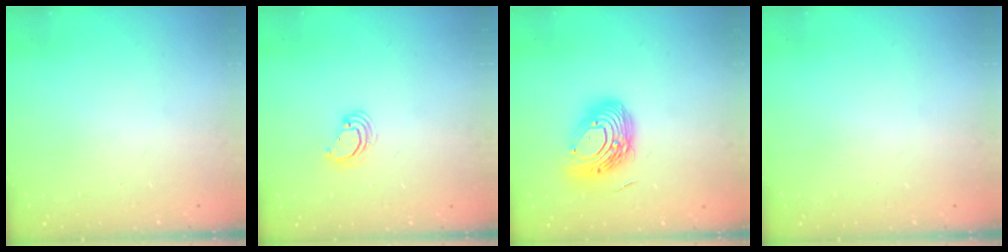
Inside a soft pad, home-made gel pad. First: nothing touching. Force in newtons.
{"total": 4.1, "press": 4.1, "slide": 0.2}
{"total": 15.2, "press": 15.1, "slide": 1.4}
{"total": 0.0}